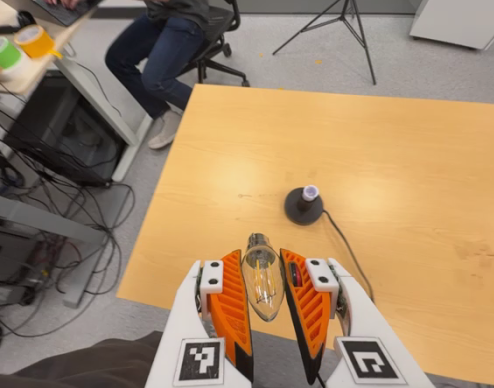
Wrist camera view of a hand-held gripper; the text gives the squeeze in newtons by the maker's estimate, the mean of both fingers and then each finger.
{"total": 10.7, "left": 10.2, "right": 11.3}